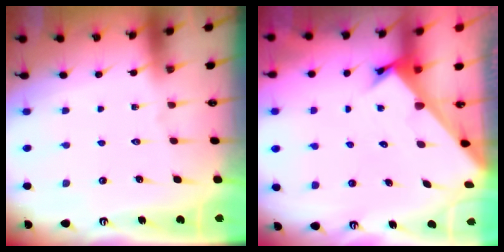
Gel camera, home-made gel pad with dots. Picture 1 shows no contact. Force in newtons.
{"total": 2.7, "press": 2.7, "slide": 0.3}